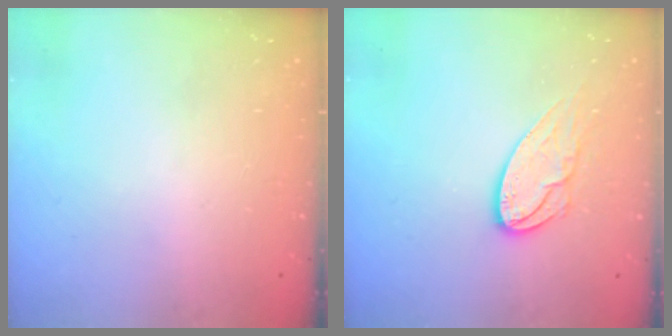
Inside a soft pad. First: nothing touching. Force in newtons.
{"total": 11.2, "press": 11.1, "slide": 0.9}